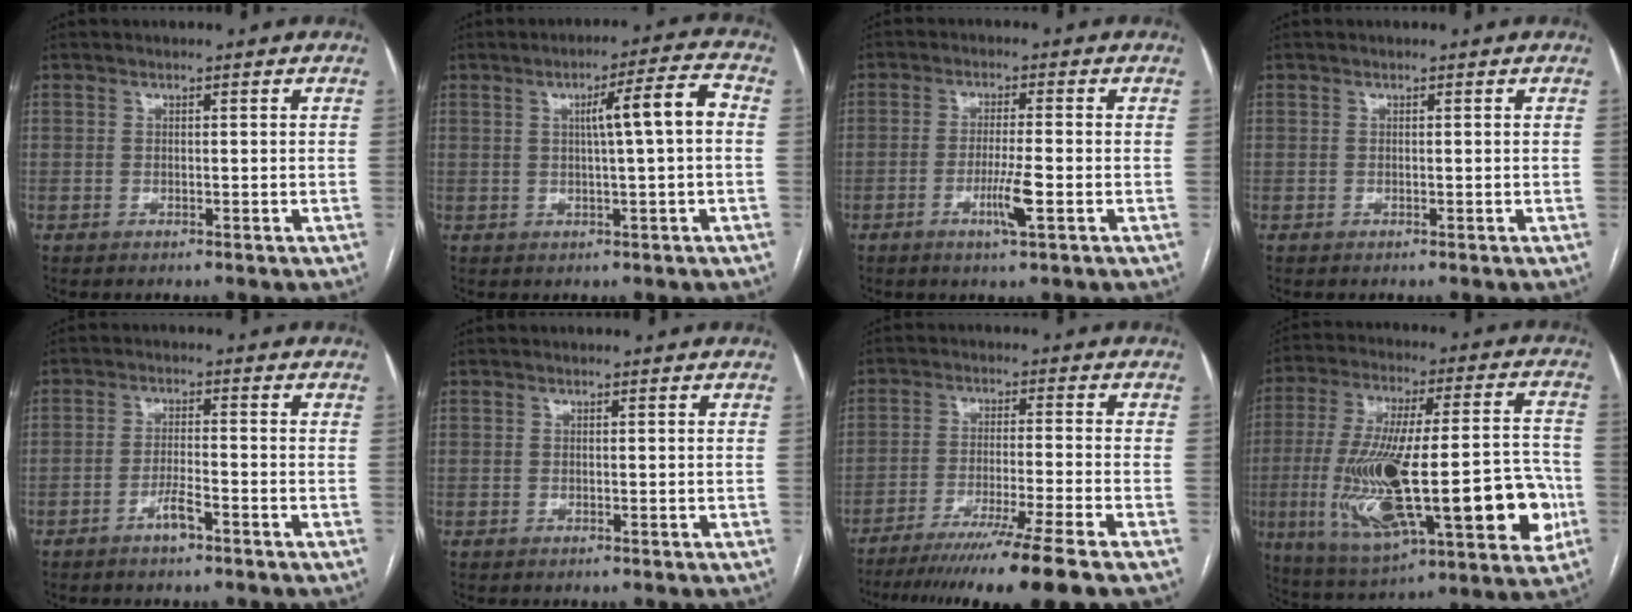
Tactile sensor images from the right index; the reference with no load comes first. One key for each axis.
{"total": 7.1, "fx": 0.7, "fy": -0.2, "fz": 7.0, "tx": -0.105, "ty": 0.013, "tz": 0.009}
{"total": 5.0, "fx": -1.8, "fy": -0.2, "fz": 4.6, "tx": -0.090, "ty": -0.009, "tz": -0.031}
{"total": 0.0}
{"total": 3.3, "fx": -2.2, "fy": 0.4, "fz": 2.4, "tx": -0.045, "ty": 0.001, "tz": -0.039}
{"total": 0.0}
{"total": 15.1, "fx": -11.9, "fy": -2.5, "fz": 8.9, "tx": -0.133, "ty": -0.043, "tz": -0.188}
{"total": 28.9, "fx": -6.4, "fy": 7.3, "fz": 27.2, "tx": -0.454, "ty": -0.001, "tz": -0.082}